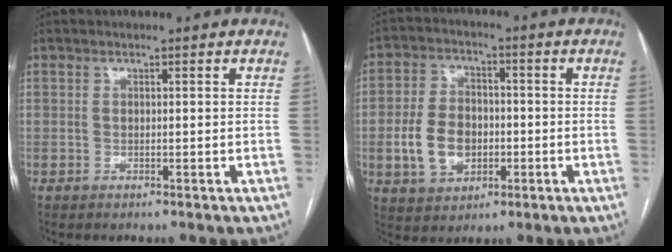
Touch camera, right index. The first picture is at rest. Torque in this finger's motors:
{"motor_torque": [1.11, -0.20, 0.23, 0.05]}